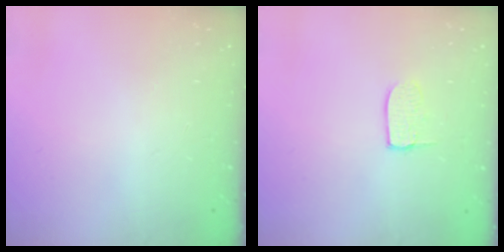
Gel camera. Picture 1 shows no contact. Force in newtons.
{"total": 5.4, "press": 5.4, "slide": 0.3}